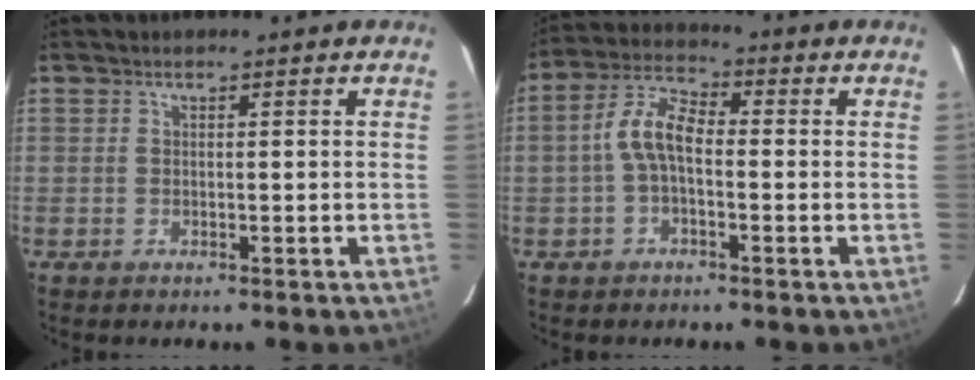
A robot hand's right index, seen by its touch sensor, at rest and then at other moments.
{"total": 6.5, "force": [-1.1, 3.2, 5.6], "torque": [-0.121, 0.021, -0.024]}